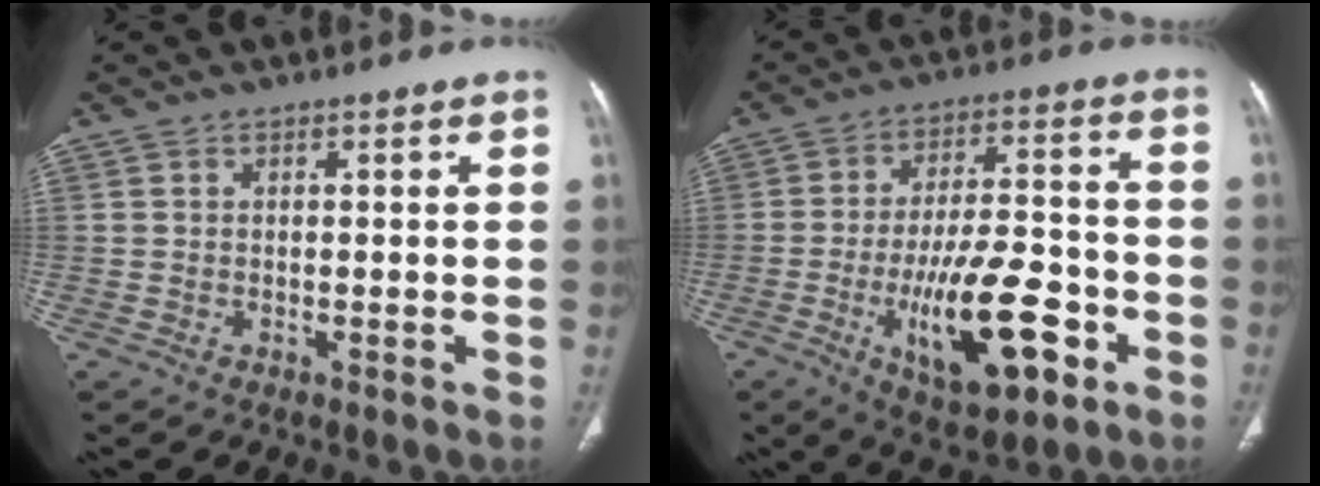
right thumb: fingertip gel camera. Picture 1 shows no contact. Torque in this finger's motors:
{"motor_torque": [0.14, 0.75, 1.66, -1.11, 0.22]}